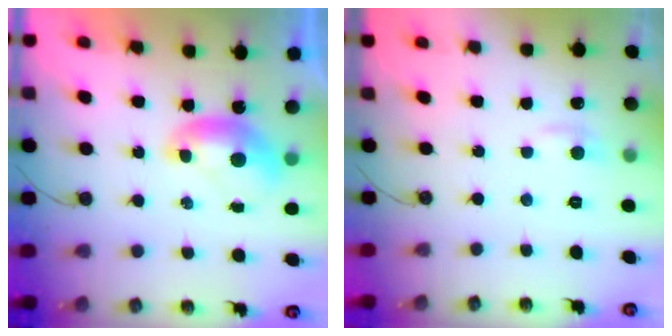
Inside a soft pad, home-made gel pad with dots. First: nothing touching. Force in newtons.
{"total": 1.1, "press": 0.8, "slide": 0.8}